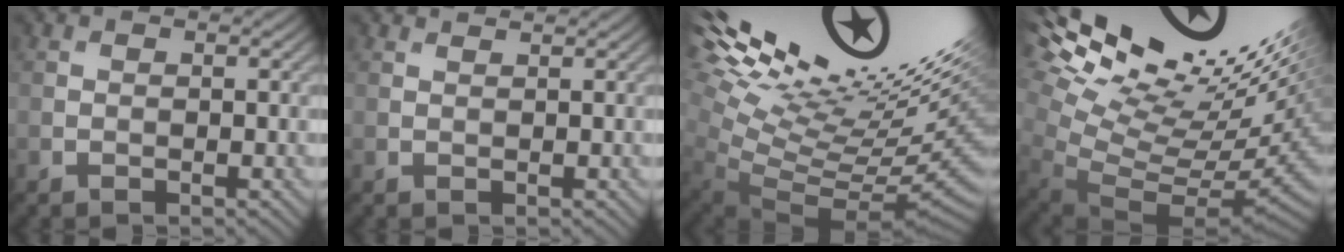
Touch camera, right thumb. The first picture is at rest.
{"total": 1.2, "force": [1.1, -0.3, -0.2], "torque": [0.000, 0.001, 0.024]}
{"total": 15.7, "force": [5.9, 4.9, 13.7], "torque": [-0.169, 0.018, 0.130]}
{"total": 17.1, "force": [8.5, 6.2, 13.5], "torque": [-0.195, 0.035, 0.181]}